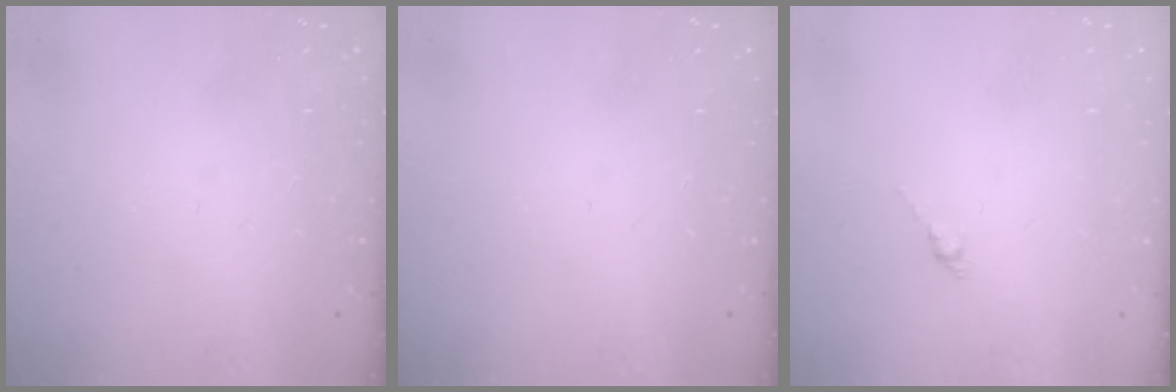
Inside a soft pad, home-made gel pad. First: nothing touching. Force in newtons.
{"total": 0.0}
{"total": 0.0}